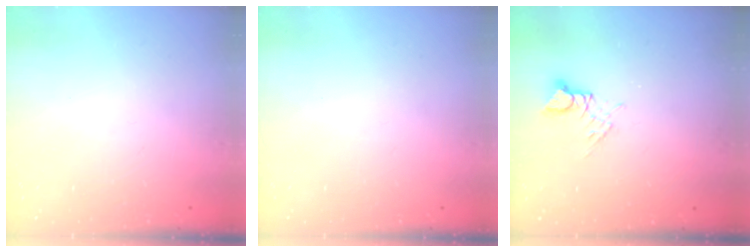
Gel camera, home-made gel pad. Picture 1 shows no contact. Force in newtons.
{"total": 0.0}
{"total": 3.8, "press": 3.7, "slide": 0.6}